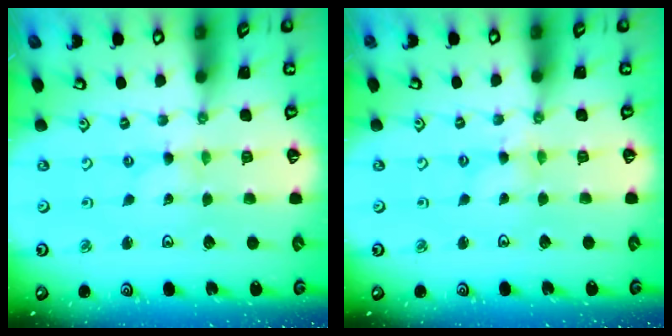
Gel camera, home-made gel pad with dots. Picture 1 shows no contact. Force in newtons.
{"total": 0.9, "press": 0.9, "slide": 0.3}